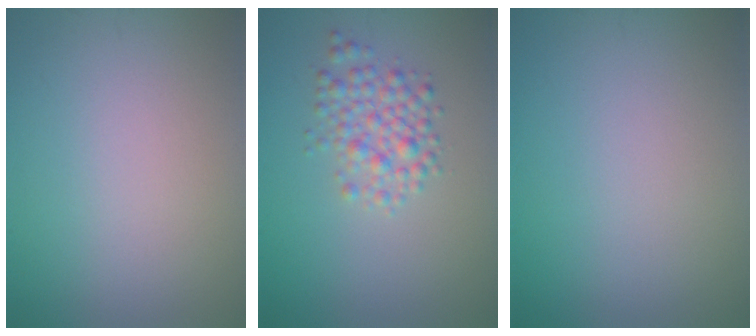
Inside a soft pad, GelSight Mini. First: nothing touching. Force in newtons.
{"total": 3.0, "press": 3.0, "slide": 0.1}
{"total": 0.0}